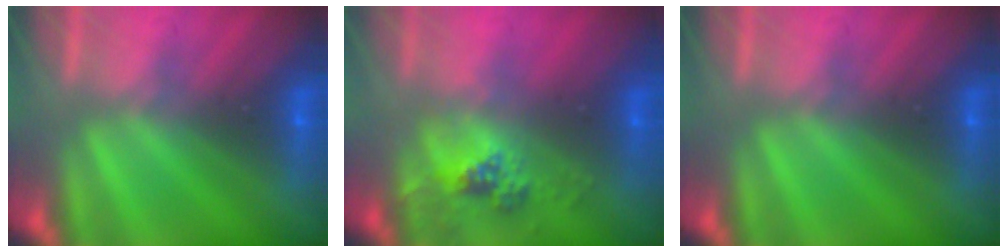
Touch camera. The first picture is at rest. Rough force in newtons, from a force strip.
{"total": 2.4}
{"total": 0.0}